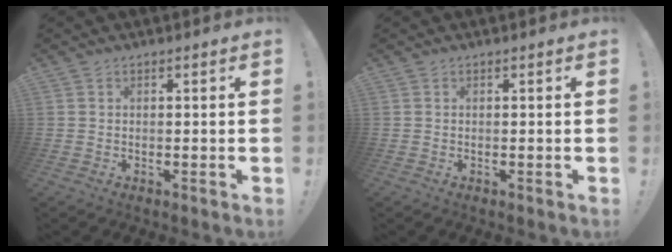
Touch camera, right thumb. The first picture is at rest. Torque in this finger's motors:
{"motor_torque": [-0.09, 0.09, 0.18, 0.05, -0.02]}